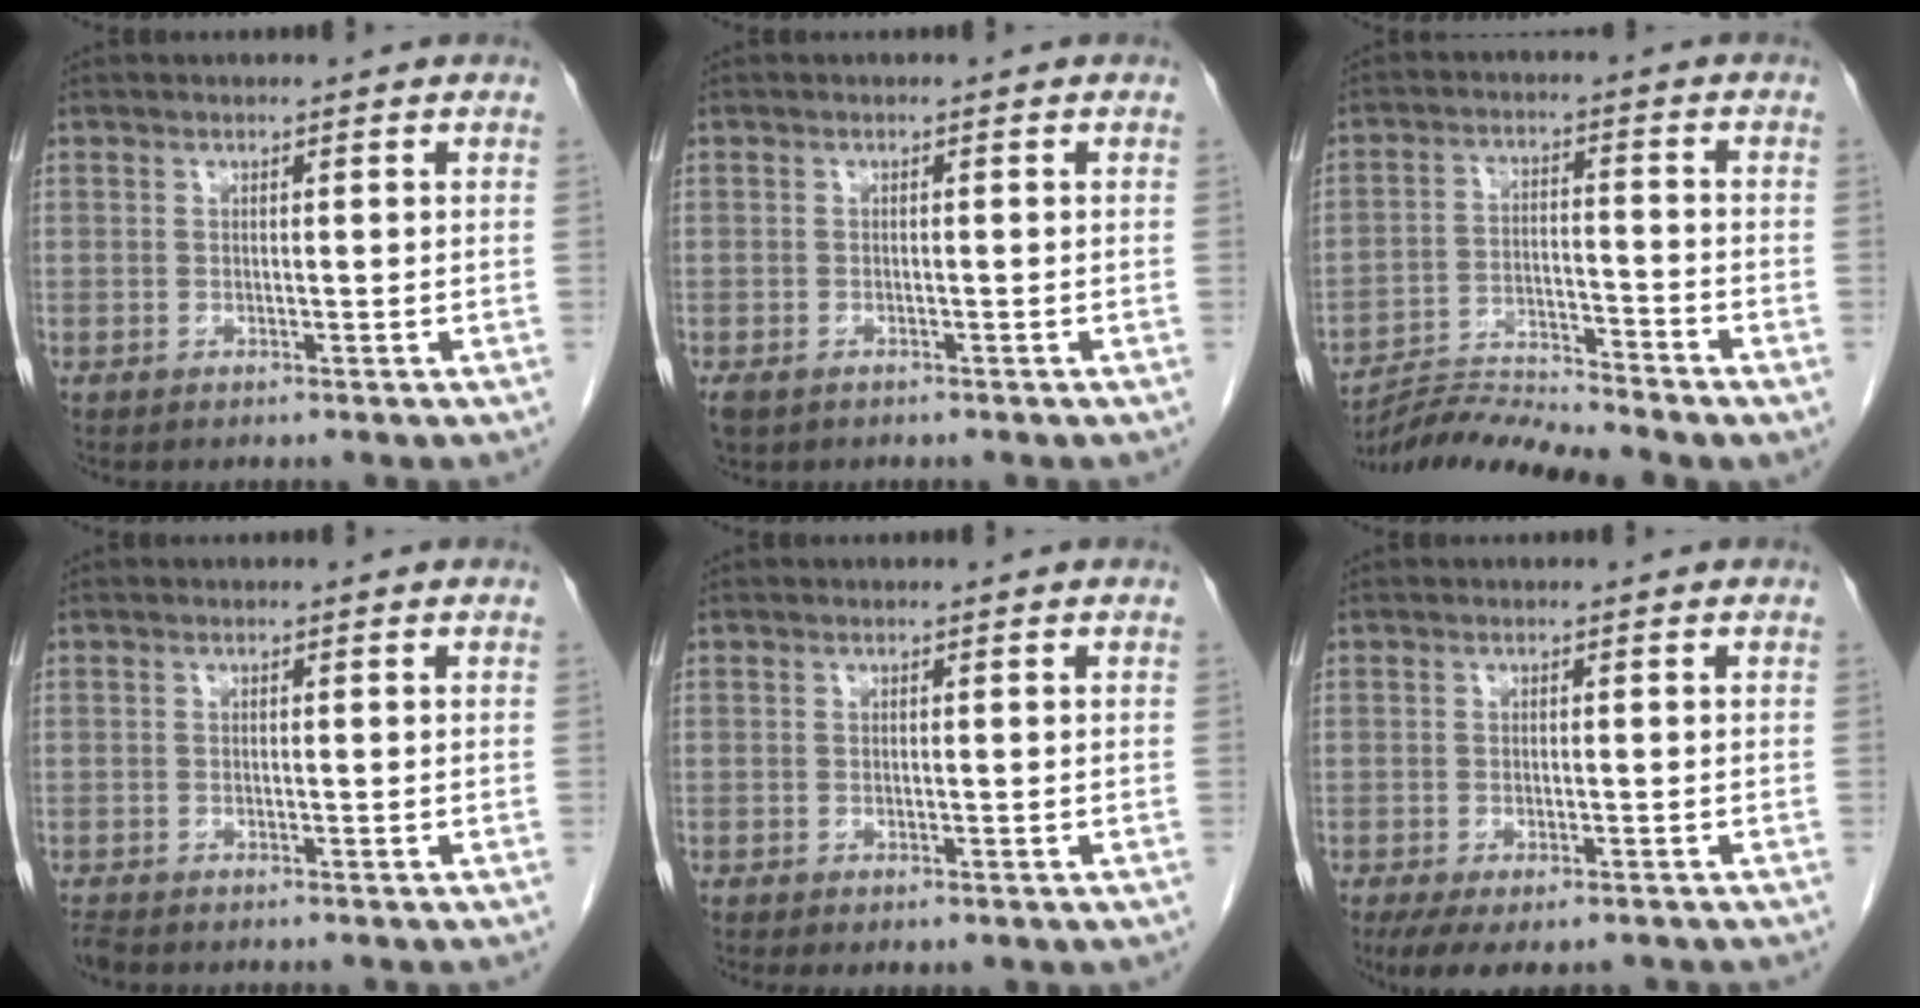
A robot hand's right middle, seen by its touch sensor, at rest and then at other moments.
{"total": 2.3, "force": [-1.5, 1.3, 1.1], "torque": [-0.027, -0.005, -0.021]}
{"total": 8.0, "force": [-7.8, -1.7, 0.7], "torque": [-0.015, 0.001, -0.142]}
{"total": 1.3, "force": [-1.3, 0.3, 0.3], "torque": [-0.014, -0.006, -0.023]}
{"total": 2.1, "force": [-1.2, 1.0, 1.3], "torque": [-0.019, -0.004, -0.013]}
{"total": 7.0, "force": [-4.9, 2.6, 4.2], "torque": [-0.065, -0.014, -0.073]}